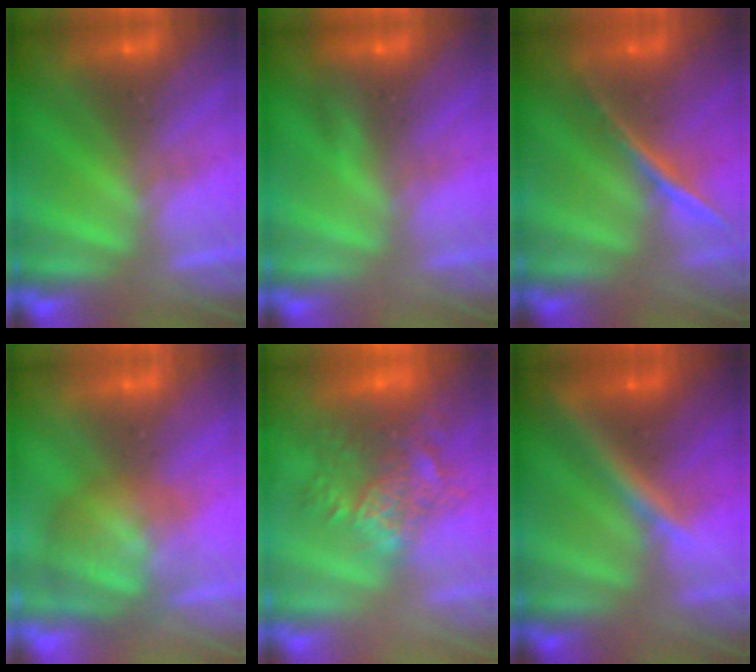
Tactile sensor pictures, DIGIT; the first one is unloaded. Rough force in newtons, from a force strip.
{"total": 3.0}
{"total": 1.9}
{"total": 3.5}
{"total": 6.5}
{"total": 2.5}